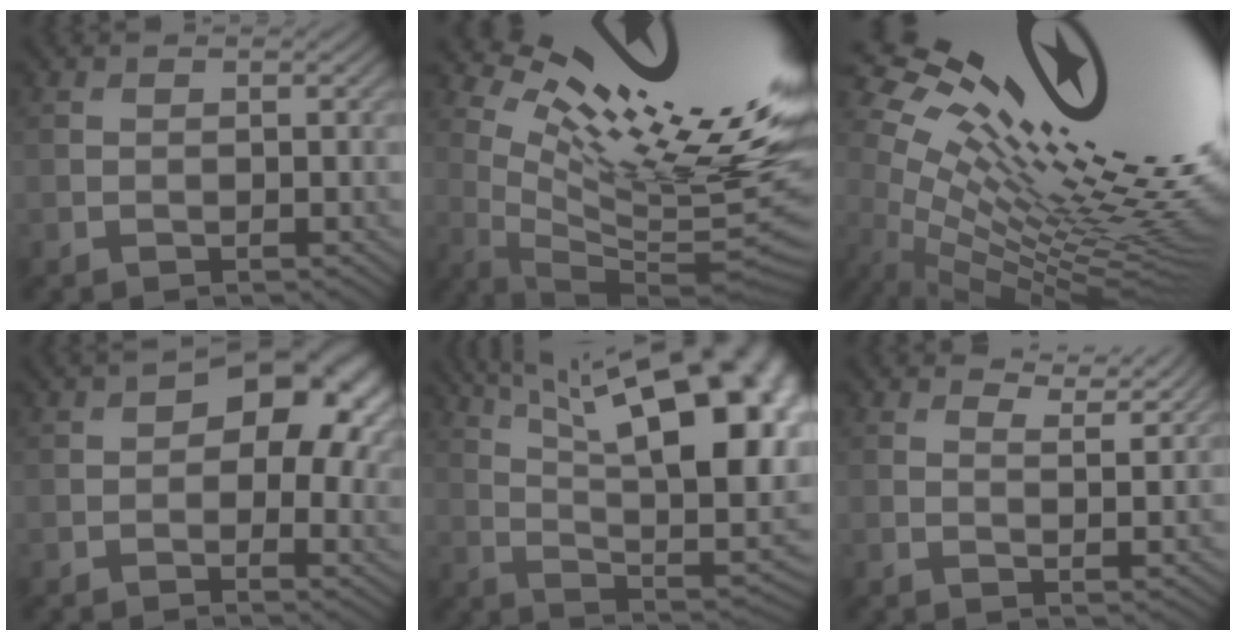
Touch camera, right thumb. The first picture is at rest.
{"total": 19.3, "force": [10.0, 3.7, 16.1], "torque": [-0.259, -0.008, 0.170]}
{"total": 19.7, "force": [6.8, 6.4, 17.4], "torque": [-0.236, 0.023, 0.130]}
{"total": 11.3, "force": [2.5, 6.8, 8.7], "torque": [-0.108, -0.001, 0.027]}
{"total": 23.8, "force": [9.4, 10.2, 19.3], "torque": [-0.268, 0.059, 0.156]}
{"total": 3.9, "force": [3.5, 0.6, 1.7], "torque": [-0.028, -0.010, 0.057]}